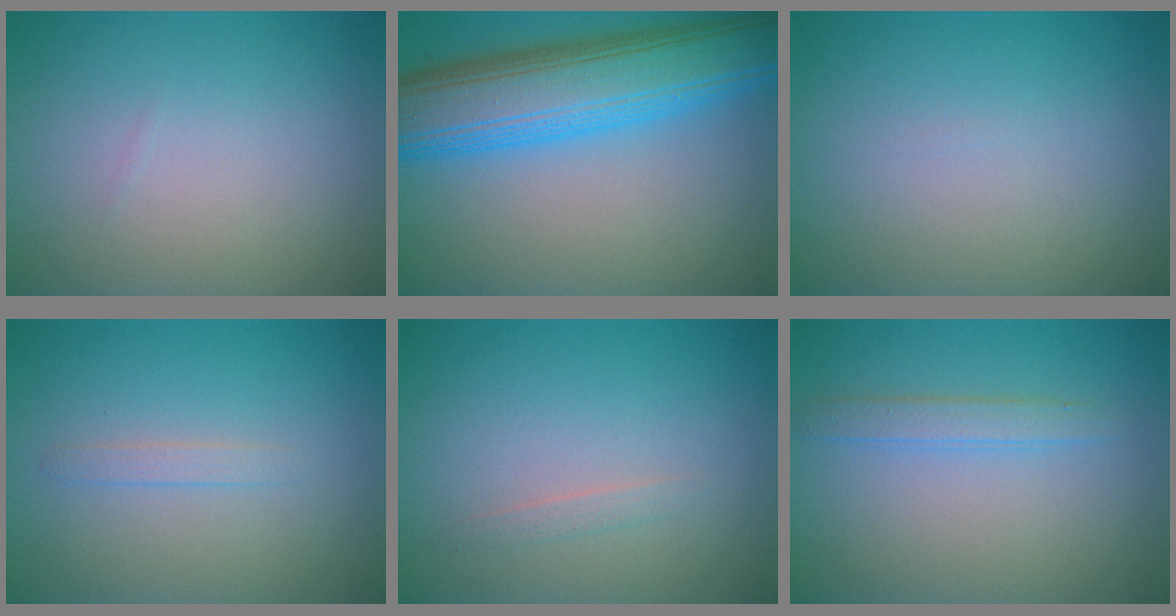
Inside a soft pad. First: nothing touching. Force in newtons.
{"total": 10.9, "press": 10.9, "slide": 0.2}
{"total": 0.0}
{"total": 0.9, "press": 0.9, "slide": 0.1}
{"total": 0.7, "press": 0.7, "slide": 0.1}
{"total": 1.7, "press": 1.7, "slide": 0.1}